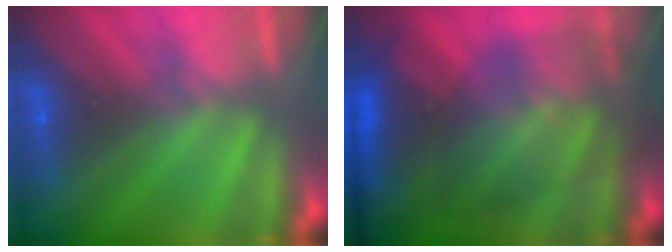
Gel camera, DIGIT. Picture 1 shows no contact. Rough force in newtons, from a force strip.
{"total": 7.4}